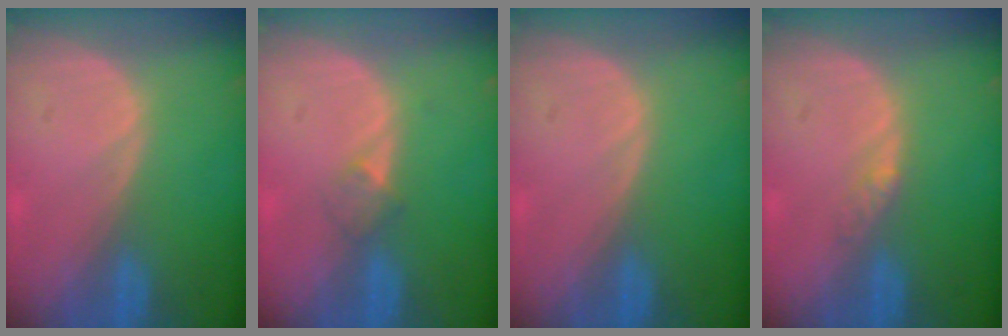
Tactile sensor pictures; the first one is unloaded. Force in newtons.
{"total": 2.1, "press": 1.8, "slide": 1.0}
{"total": 0.0}
{"total": 1.8, "press": 1.6, "slide": 1.0}